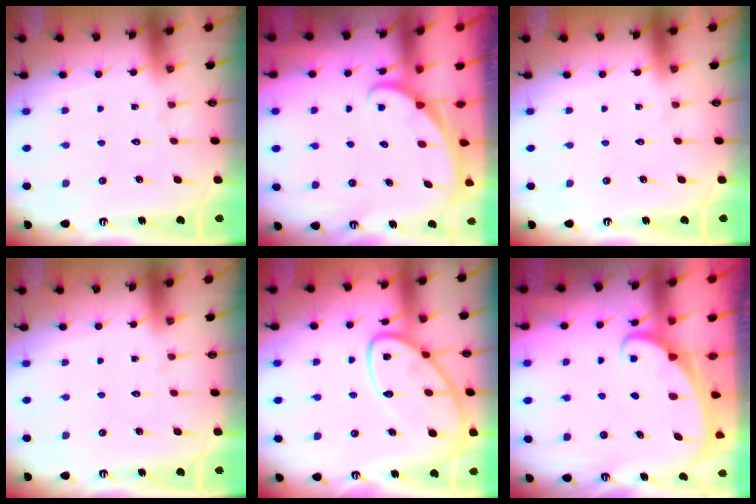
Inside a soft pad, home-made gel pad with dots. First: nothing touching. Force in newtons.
{"total": 1.4, "press": 1.4, "slide": 0.0}
{"total": 0.0}
{"total": 0.0}
{"total": 15.3, "press": 15.2, "slide": 1.5}
{"total": 2.0, "press": 2.0, "slide": 0.2}